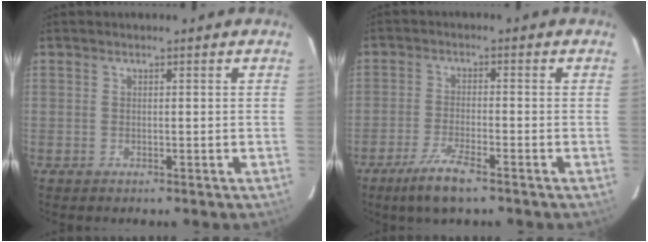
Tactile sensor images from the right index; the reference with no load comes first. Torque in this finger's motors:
{"motor_torque": [0.66, -0.68, 0.34, 0.09]}